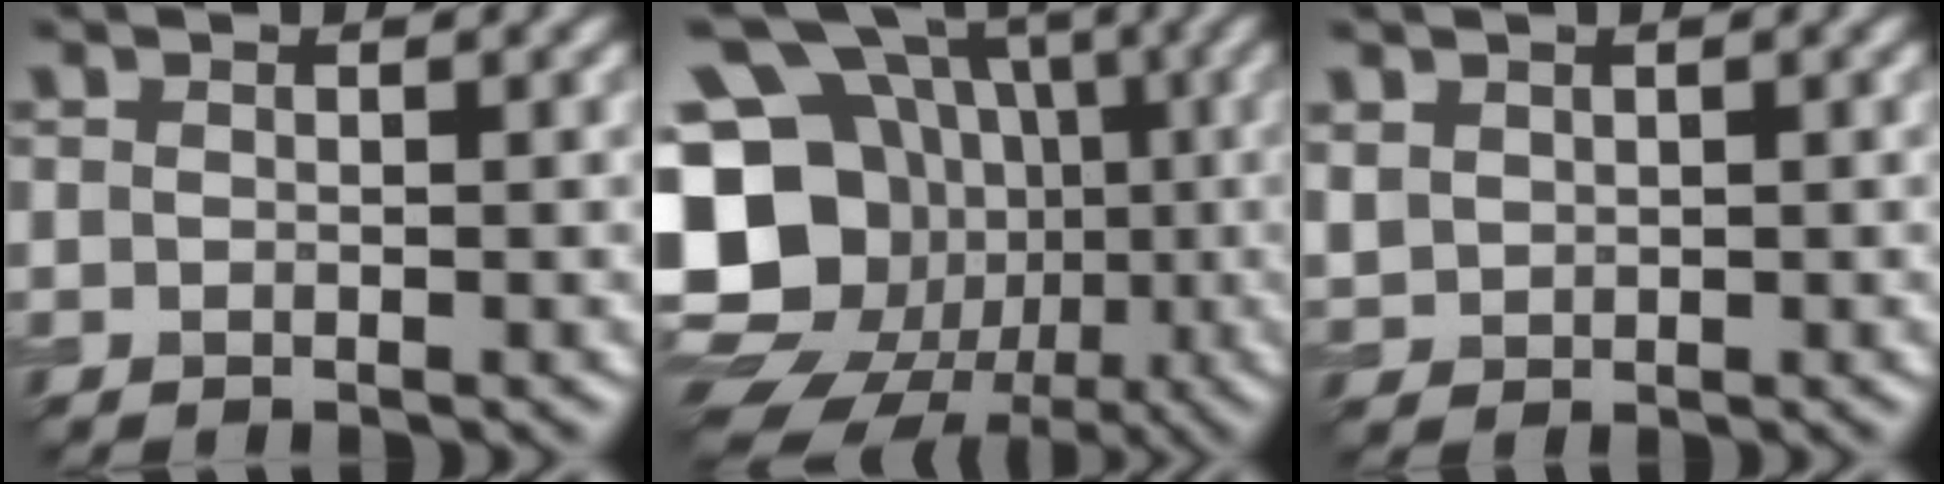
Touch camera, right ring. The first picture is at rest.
{"total": 22.0, "force": [-4.4, 19.6, 9.0], "torque": [-0.168, -0.002, -0.097]}
{"total": 1.0, "force": [0.8, 0.6, -0.4], "torque": [0.002, 0.008, 0.028]}